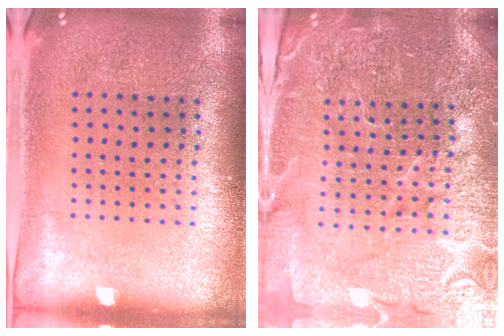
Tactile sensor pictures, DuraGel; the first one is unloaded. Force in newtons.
{"total": 5.0, "press": 4.7, "slide": 1.8}